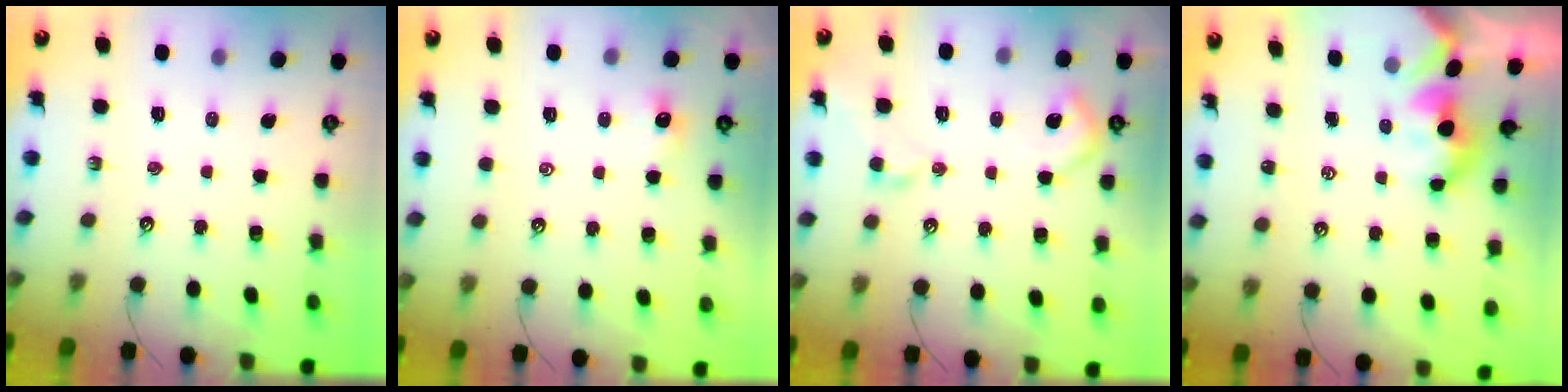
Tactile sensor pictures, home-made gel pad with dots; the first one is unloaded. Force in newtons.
{"total": 1.3, "press": 1.1, "slide": 0.6}
{"total": 5.2, "press": 5.1, "slide": 1.0}
{"total": 1.5, "press": 1.5, "slide": 0.2}